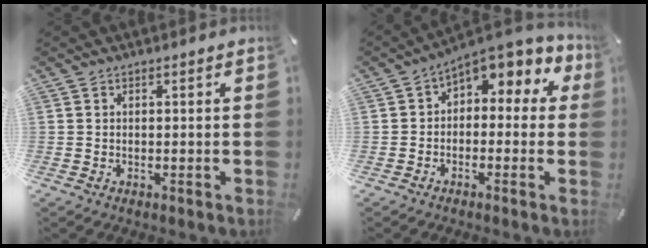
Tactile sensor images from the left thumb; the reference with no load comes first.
{"total": 4.6, "force": [1.7, 3.1, 2.9], "torque": [-0.056, -0.015, 0.028]}